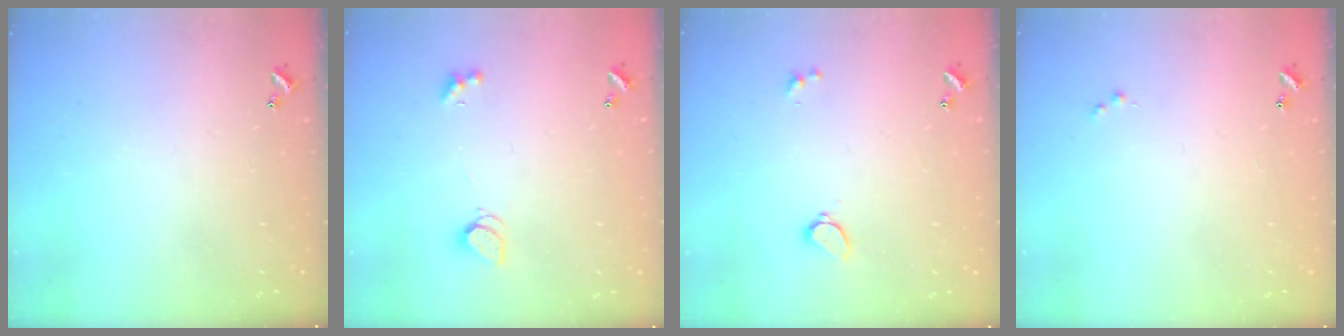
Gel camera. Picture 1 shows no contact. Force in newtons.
{"total": 2.2, "press": 2.1, "slide": 0.5}
{"total": 1.7, "press": 1.7, "slide": 0.5}
{"total": 0.0}